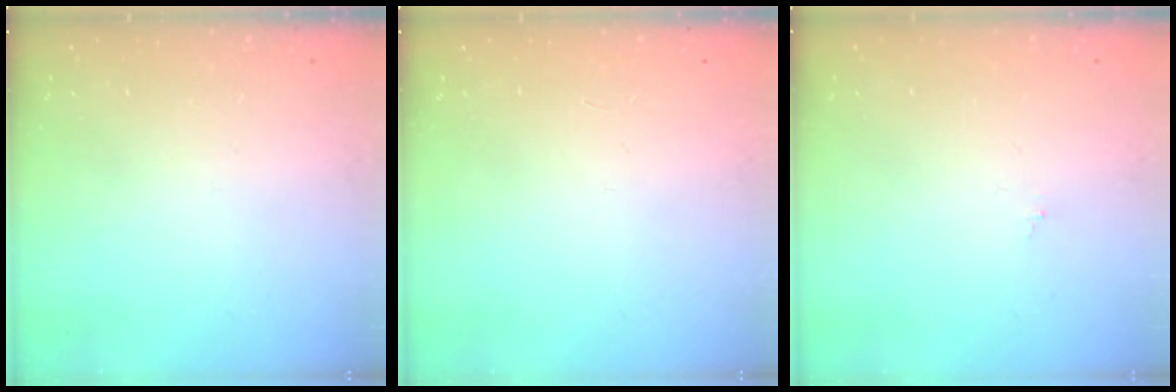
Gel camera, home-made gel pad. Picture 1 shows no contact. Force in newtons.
{"total": 0.0}
{"total": 0.0}